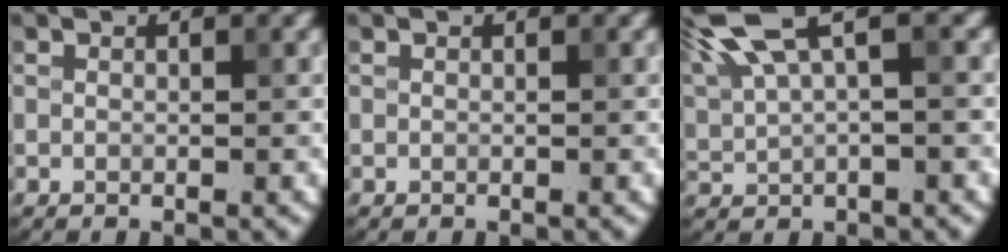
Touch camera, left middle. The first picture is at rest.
{"total": 0.0}
{"total": 7.7, "force": [4.5, 2.3, 5.8], "torque": [-0.133, 0.020, 0.088]}